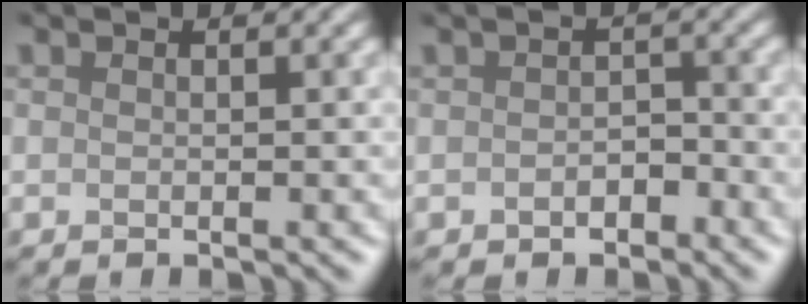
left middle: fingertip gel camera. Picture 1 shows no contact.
{"total": 1.3, "force": [-1.1, 0.5, 0.5], "torque": [-0.018, -0.001, -0.017]}